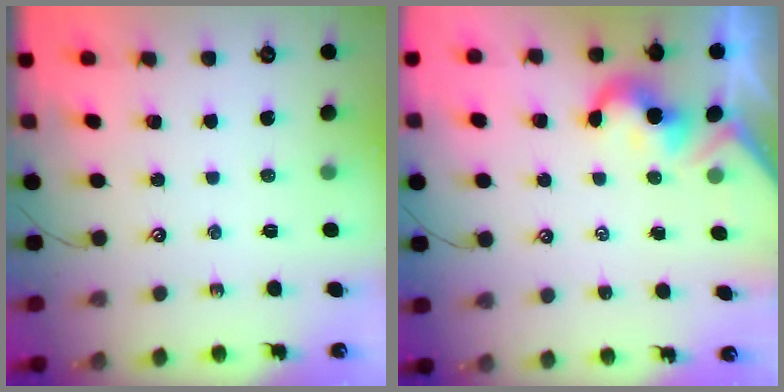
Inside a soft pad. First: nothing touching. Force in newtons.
{"total": 2.0, "press": 1.9, "slide": 0.5}